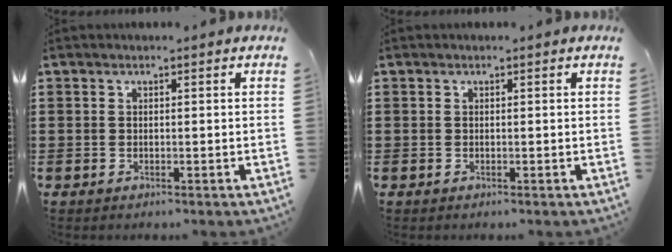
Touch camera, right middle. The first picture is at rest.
{"total": 0.0}